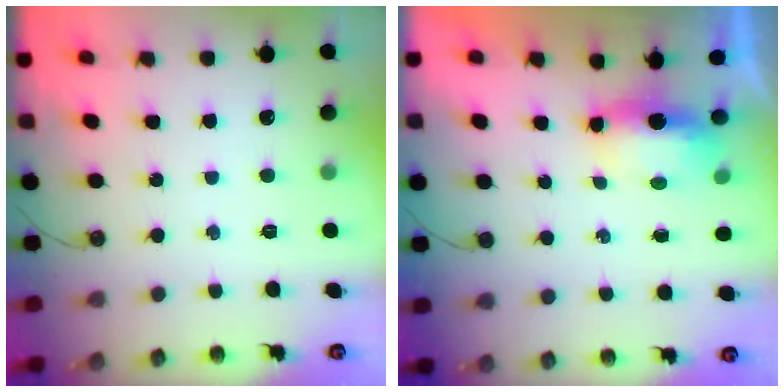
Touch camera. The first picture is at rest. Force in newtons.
{"total": 6.1, "press": 6.0, "slide": 1.2}